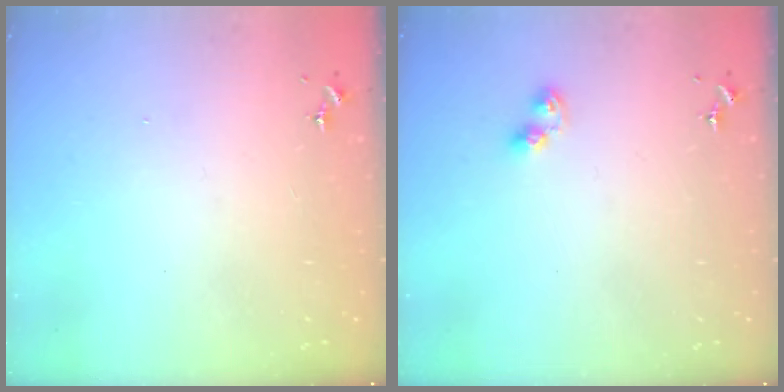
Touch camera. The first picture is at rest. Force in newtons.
{"total": 5.5, "press": 5.5, "slide": 0.5}